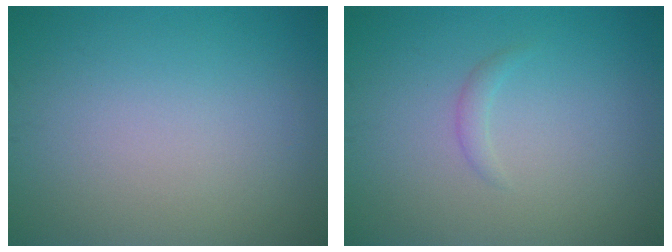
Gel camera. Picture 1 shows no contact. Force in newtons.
{"total": 0.8, "press": 0.8, "slide": 0.1}